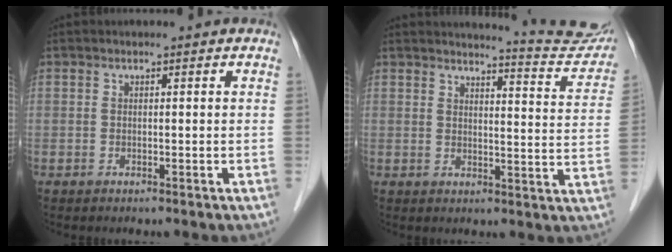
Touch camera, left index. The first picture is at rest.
{"total": 11.5, "force": [11.4, 0.0, 1.5], "torque": [-0.012, -0.065, 0.115]}